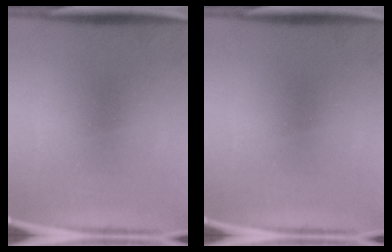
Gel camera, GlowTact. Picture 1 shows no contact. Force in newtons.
{"total": 0.0}